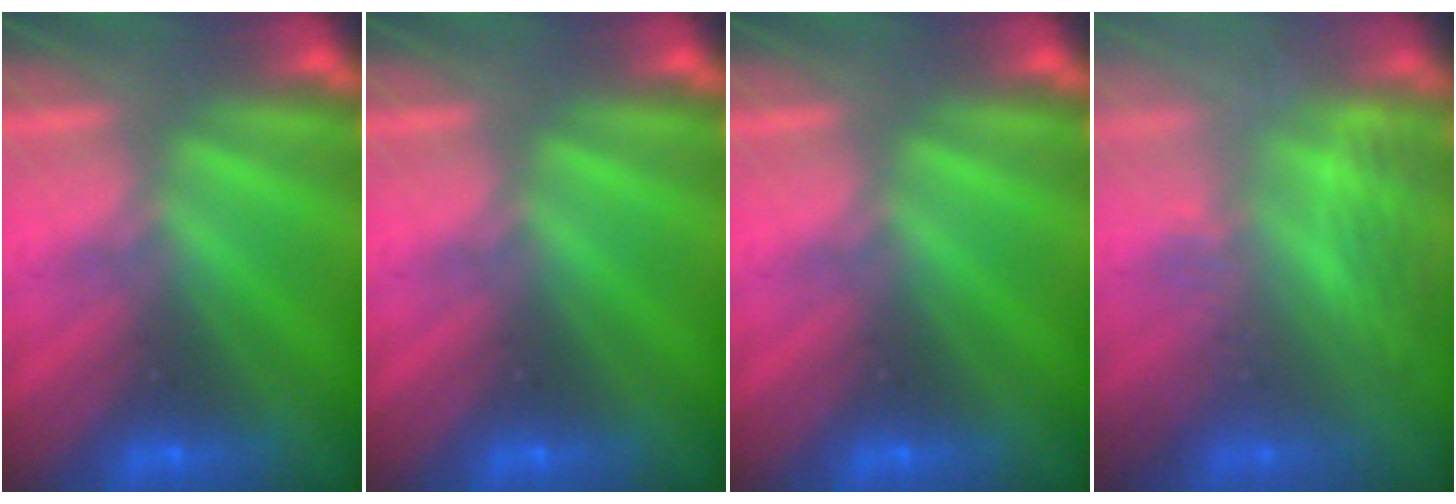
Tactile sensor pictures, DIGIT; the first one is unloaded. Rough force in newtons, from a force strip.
{"total": 0.0}
{"total": 0.0}
{"total": 2.8}